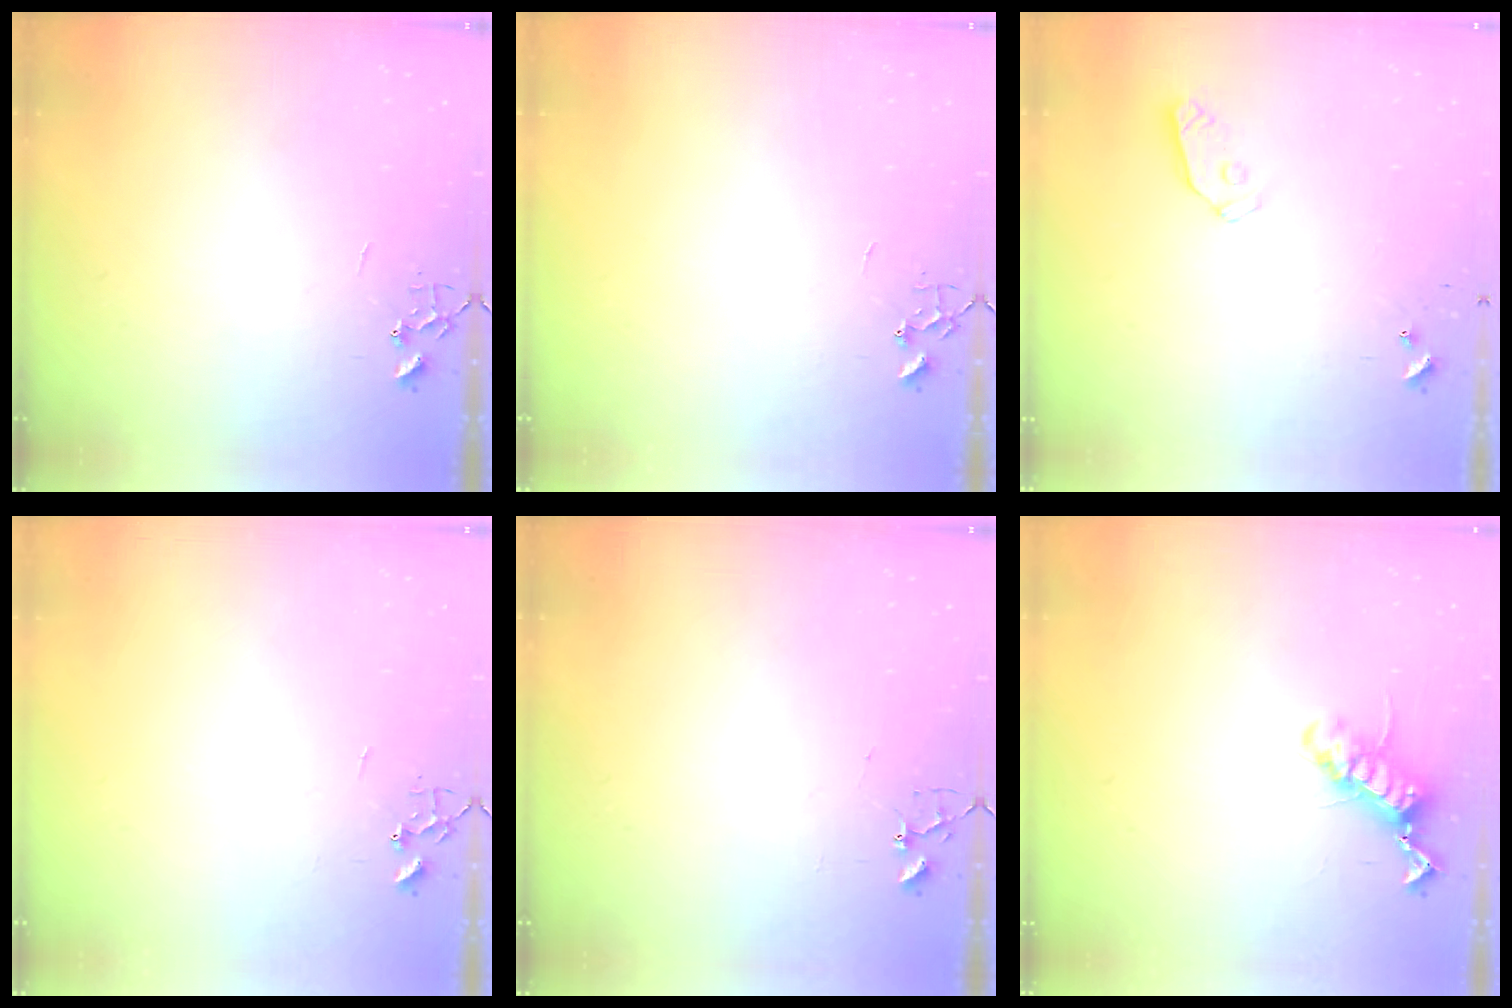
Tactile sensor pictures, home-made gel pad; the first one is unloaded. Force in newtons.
{"total": 0.0}
{"total": 5.5, "press": 5.5, "slide": 0.2}
{"total": 0.0}
{"total": 3.2, "press": 3.2, "slide": 0.3}
{"total": 11.7, "press": 11.7, "slide": 0.9}